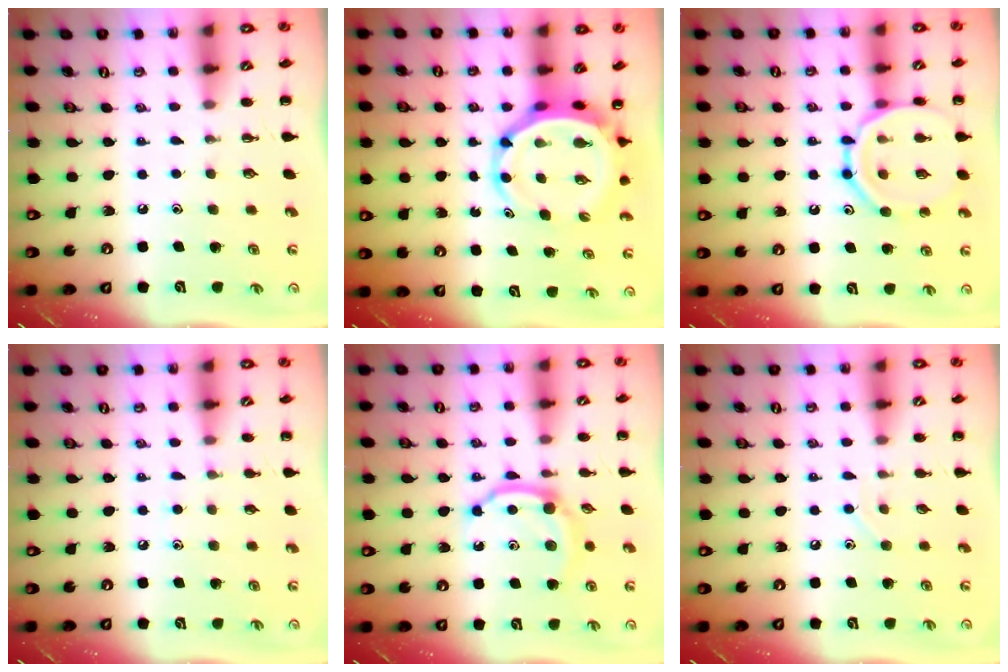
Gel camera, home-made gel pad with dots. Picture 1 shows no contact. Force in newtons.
{"total": 6.5, "press": 6.2, "slide": 2.1}
{"total": 14.5, "press": 14.5, "slide": 1.3}
{"total": 5.3, "press": 4.9, "slide": 1.8}
{"total": 7.9, "press": 7.8, "slide": 0.9}
{"total": 3.8, "press": 3.7, "slide": 1.1}